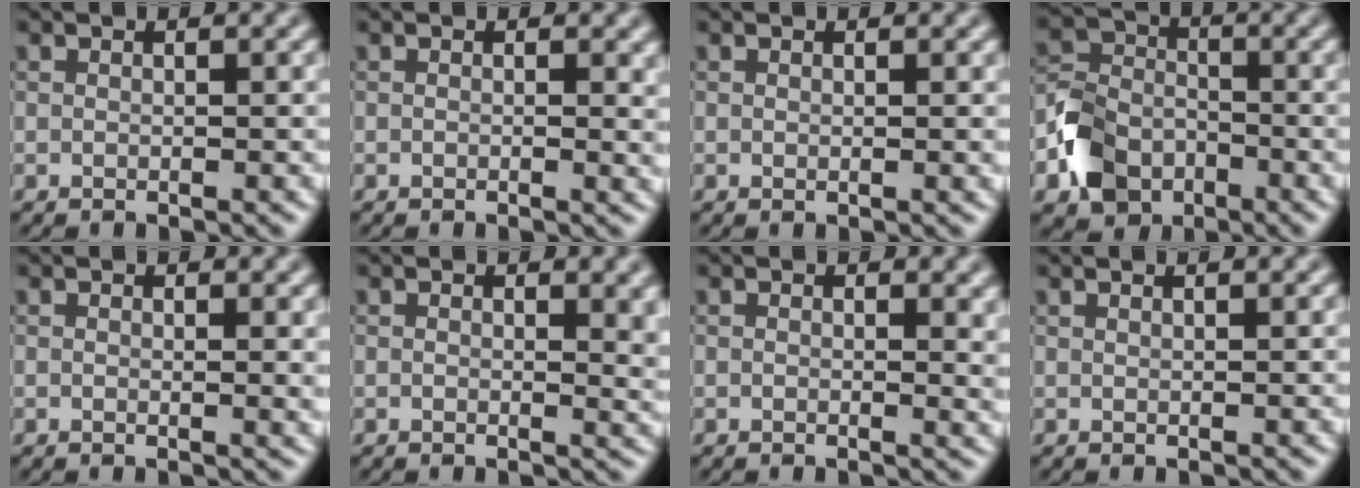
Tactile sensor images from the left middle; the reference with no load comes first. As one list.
[{"total": 1.4, "force": [0.0, 0.5, 1.3], "torque": [-0.015, -0.005, -0.001]}, {"total": 0.5, "force": [0.1, 0.1, 0.5], "torque": [-0.004, -0.001, 0.002]}, {"total": 5.2, "force": [-2.5, 4.1, 2.0], "torque": [-0.039, 0.001, -0.058]}, {"total": 1.1, "force": [0.3, 0.2, 1.0], "torque": [-0.012, -0.004, 0.004]}, {"total": 2.8, "force": [0.6, 1.2, 2.4], "torque": [-0.026, -0.003, 0.008]}, {"total": 2.1, "force": [0.4, 0.9, 1.8], "torque": [-0.020, -0.005, 0.007]}, {"total": 1.2, "force": [0.9, 0.4, 0.7], "torque": [-0.002, -0.005, 0.004]}]